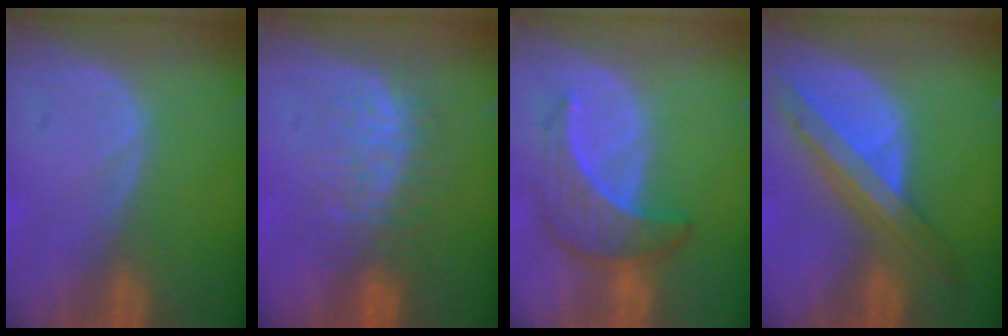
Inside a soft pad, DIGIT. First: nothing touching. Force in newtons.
{"total": 8.0, "press": 7.4, "slide": 3.0}
{"total": 6.5, "press": 6.4, "slide": 1.1}
{"total": 8.5, "press": 7.3, "slide": 4.3}